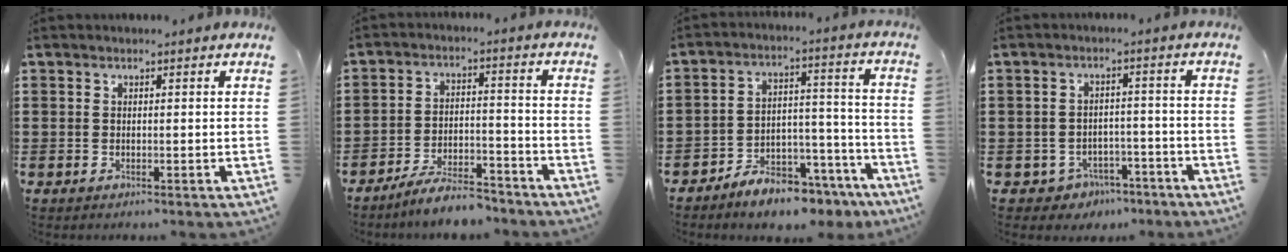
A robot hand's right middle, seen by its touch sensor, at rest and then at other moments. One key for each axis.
{"total": 6.4, "fx": -5.9, "fy": 0.8, "fz": 2.3, "tx": -0.047, "ty": 0.003, "tz": -0.115}
{"total": 7.2, "fx": -6.7, "fy": 1.9, "fz": 1.9, "tx": -0.023, "ty": 0.027, "tz": -0.125}
{"total": 3.2, "fx": -2.9, "fy": 1.4, "fz": 0.2, "tx": -0.014, "ty": 0.007, "tz": -0.061}